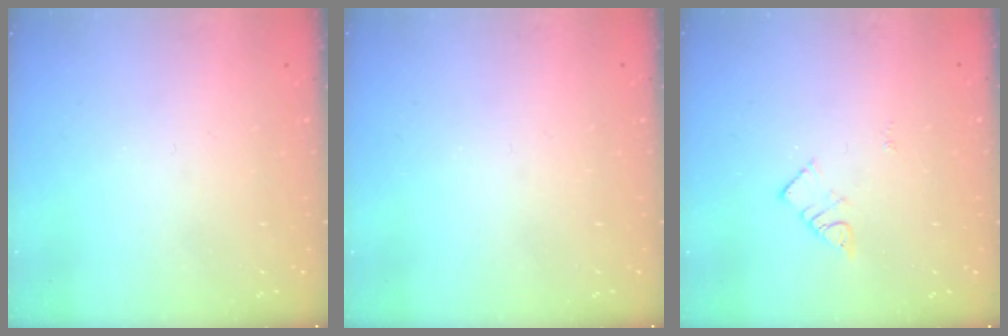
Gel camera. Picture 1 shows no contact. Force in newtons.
{"total": 0.0}
{"total": 3.8, "press": 3.8, "slide": 0.1}